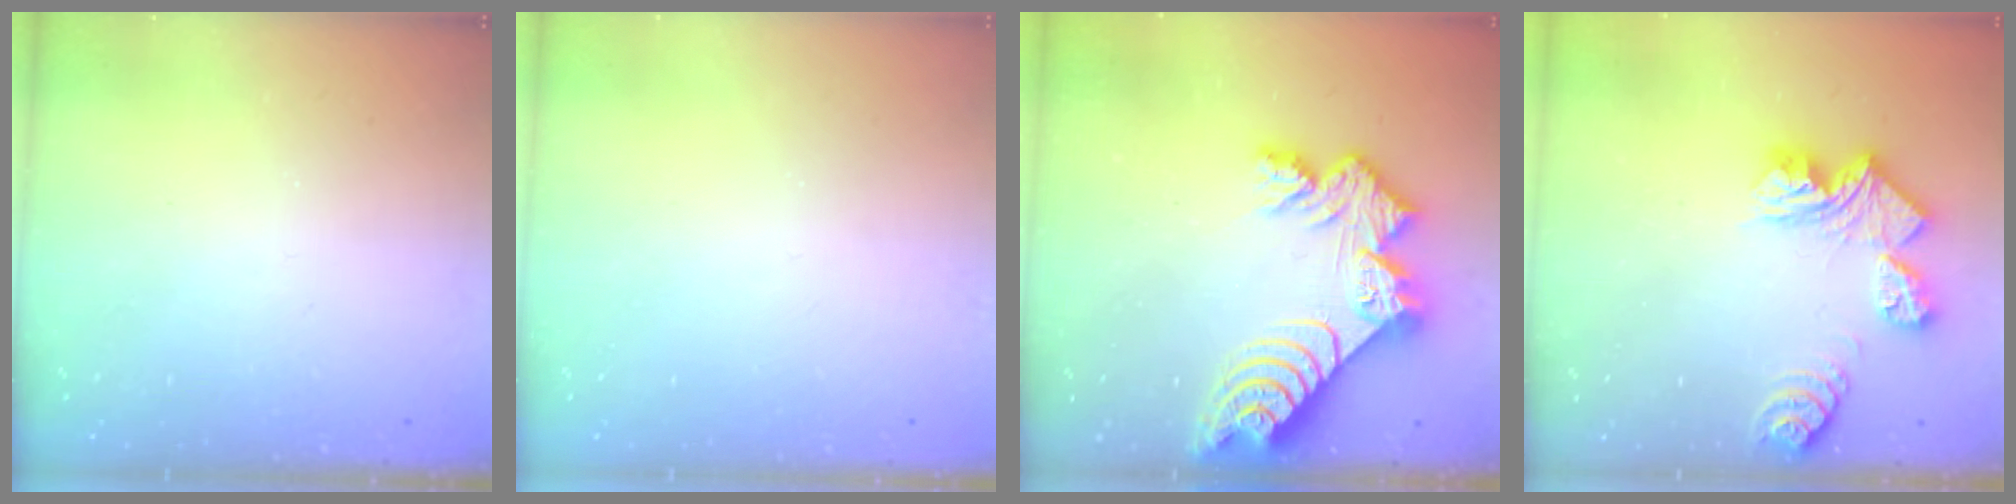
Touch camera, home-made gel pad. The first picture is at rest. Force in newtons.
{"total": 0.0}
{"total": 13.8, "press": 13.8, "slide": 1.3}
{"total": 11.2, "press": 11.2, "slide": 1.4}